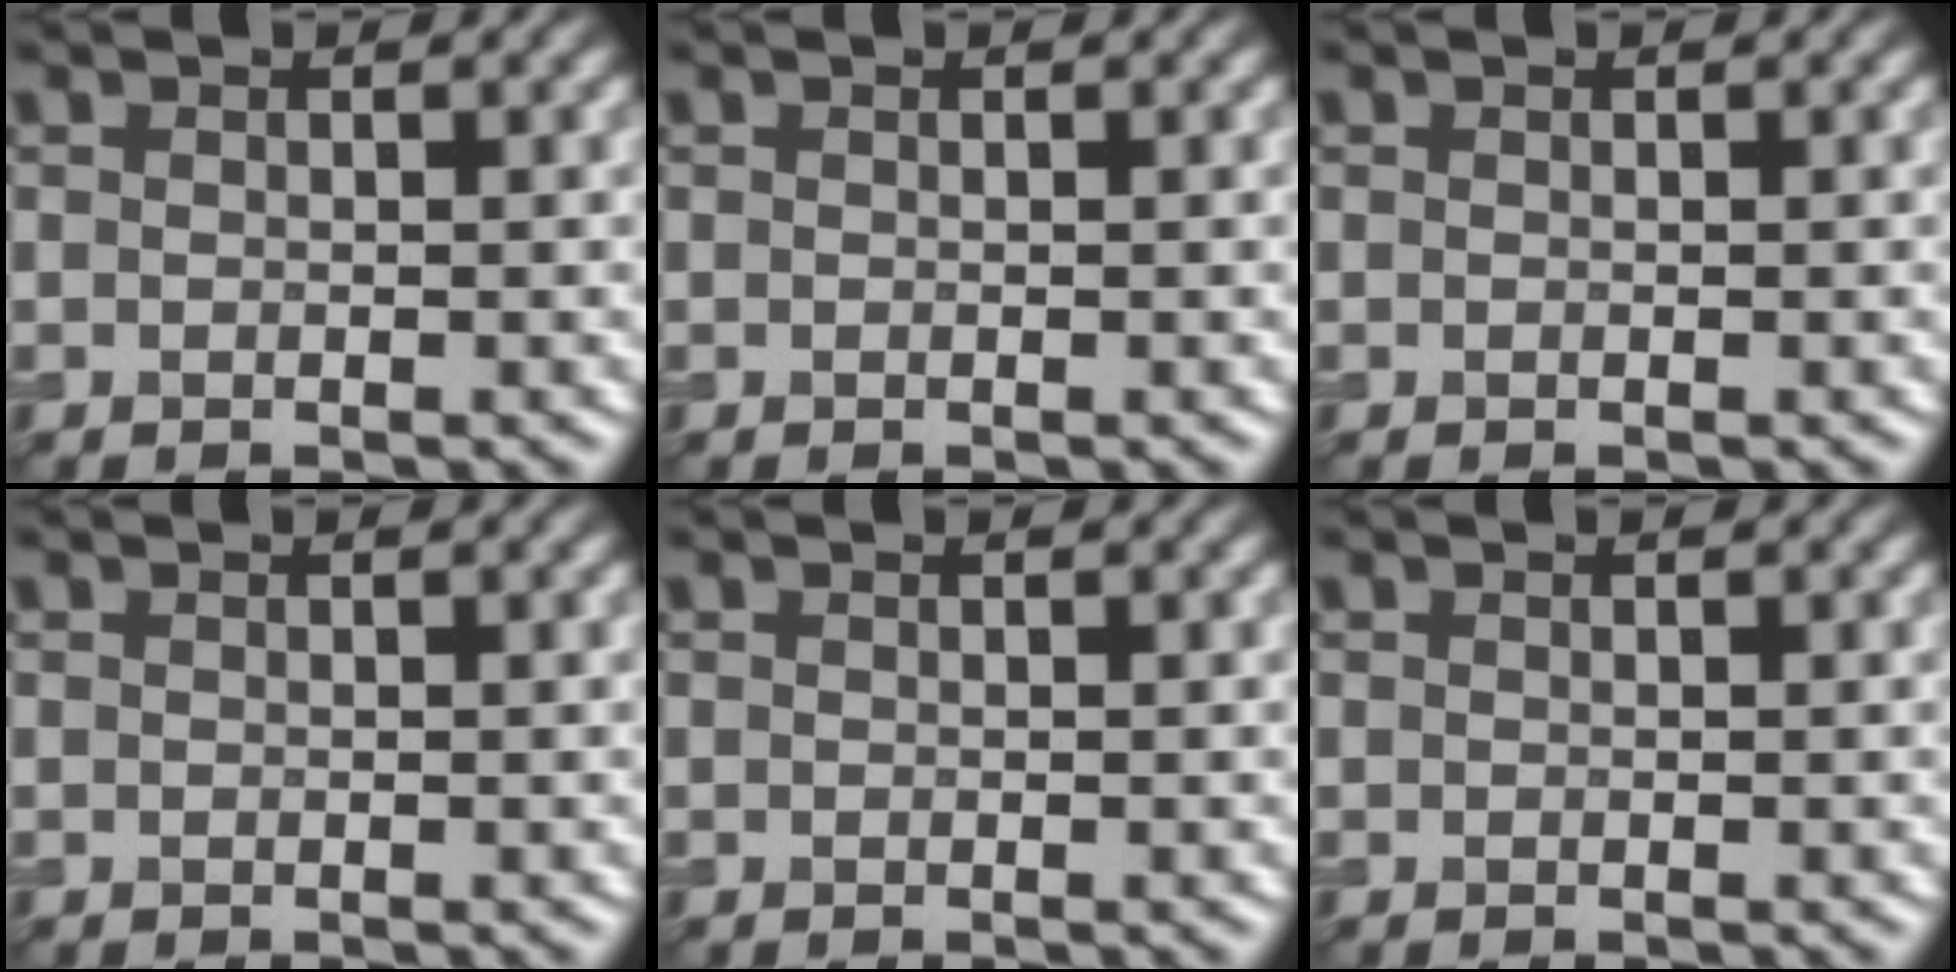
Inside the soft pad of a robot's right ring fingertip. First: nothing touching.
{"total": 0.0}
{"total": 0.0}
{"total": 0.0}
{"total": 0.0}
{"total": 0.0}